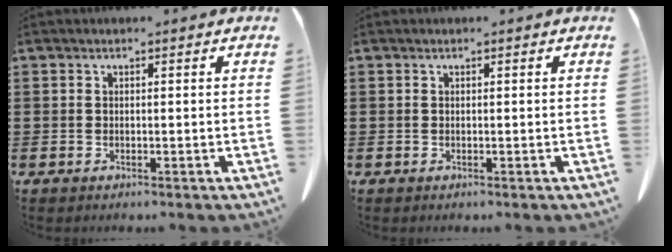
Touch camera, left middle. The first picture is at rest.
{"total": 0.0}